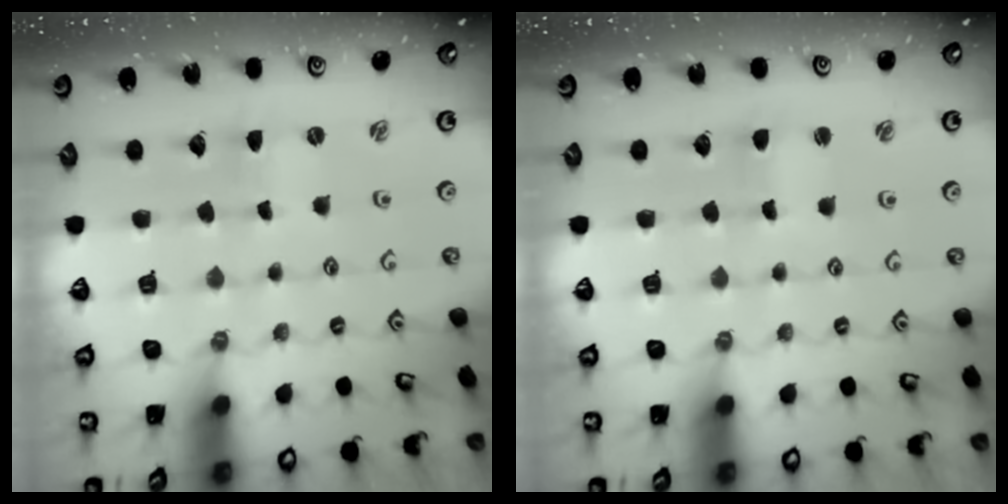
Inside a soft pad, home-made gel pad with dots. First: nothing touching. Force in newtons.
{"total": 0.8, "press": 0.8, "slide": 0.2}